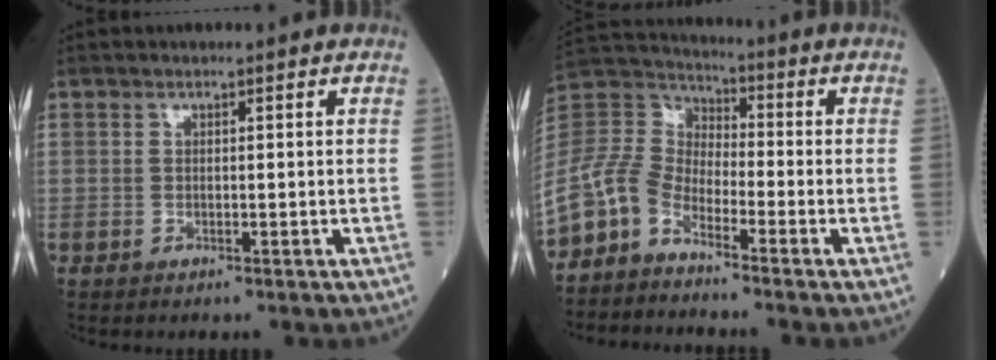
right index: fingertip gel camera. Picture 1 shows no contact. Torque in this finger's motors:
{"motor_torque": [2.07, -0.07, 0.68, 0.18]}